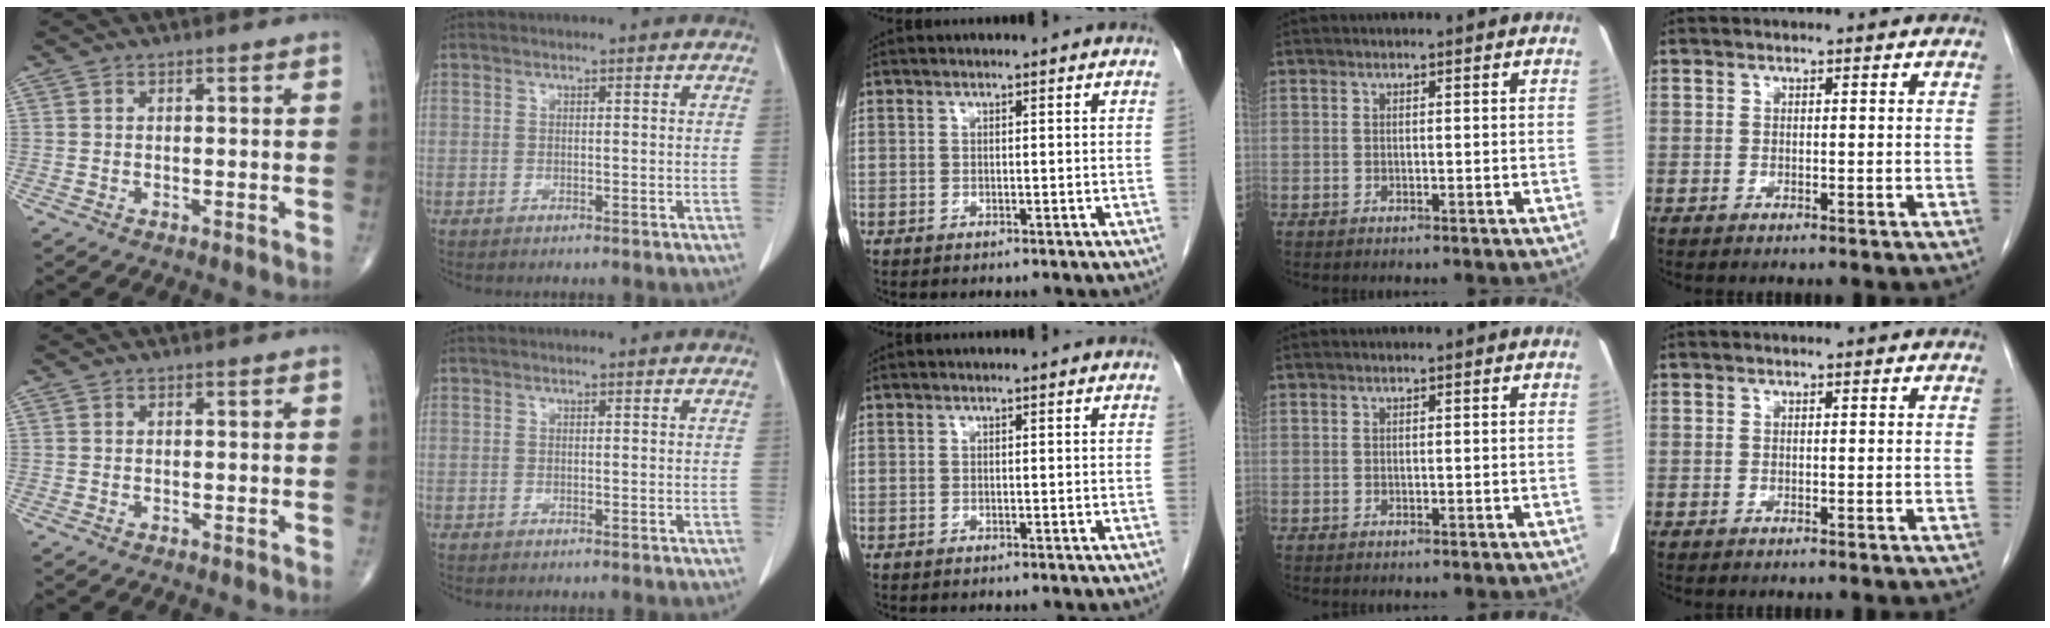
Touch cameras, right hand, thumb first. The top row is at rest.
{}